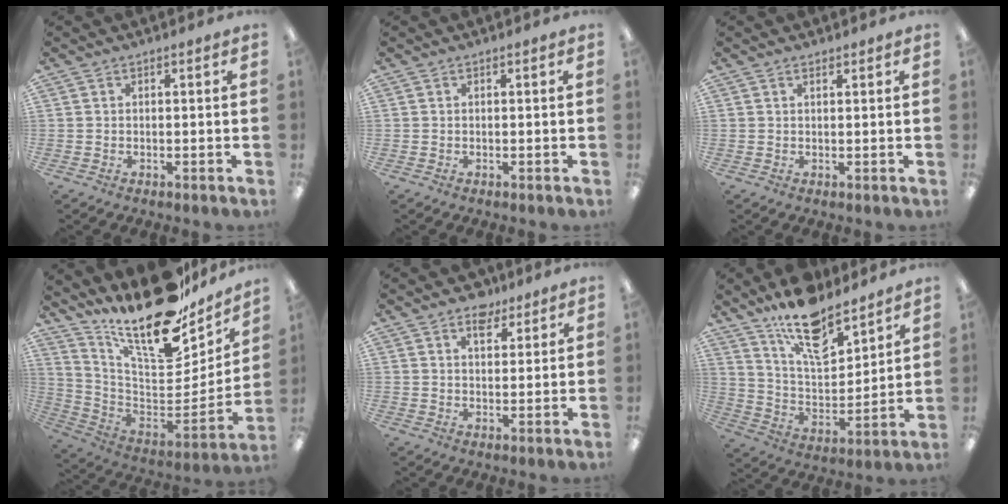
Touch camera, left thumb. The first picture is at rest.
{"total": 0.0}
{"total": 0.9, "force": [0.8, 0.3, 0.4], "torque": [-0.009, 0.001, 0.014]}
{"total": 20.4, "force": [15.5, 7.2, 11.2], "torque": [-0.162, -0.129, 0.259]}
{"total": 5.5, "force": [4.0, 3.0, 2.3], "torque": [-0.017, -0.018, 0.065]}
{"total": 16.2, "force": [12.6, 6.3, 8.1], "torque": [-0.139, -0.077, 0.221]}